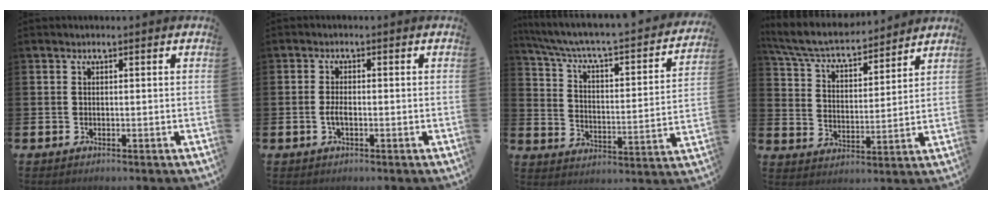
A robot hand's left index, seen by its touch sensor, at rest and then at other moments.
{"total": 1.9, "force": [-0.5, 0.8, 1.6], "torque": [-0.031, 0.001, -0.011]}
{"total": 5.8, "force": [5.0, 1.1, 2.6], "torque": [-0.079, -0.048, 0.077]}
{"total": 6.6, "force": [6.0, 1.5, 2.1], "torque": [-0.075, -0.042, 0.102]}